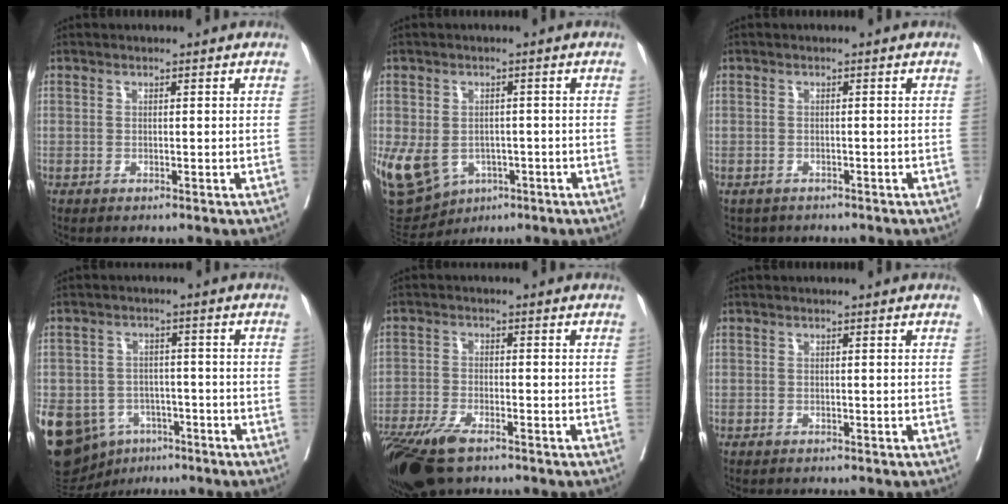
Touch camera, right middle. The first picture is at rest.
{"total": 12.0, "force": [-4.3, 9.1, 6.5], "torque": [-0.143, 0.001, -0.055]}
{"total": 2.7, "force": [-2.3, 1.5, 0.2], "torque": [-0.006, 0.000, -0.033]}
{"total": 19.0, "force": [-9.2, 14.2, 8.7], "torque": [-0.234, 0.000, -0.130]}
{"total": 12.6, "force": [-8.9, 4.2, 7.9], "torque": [-0.167, -0.028, -0.155]}
{"total": 1.4, "force": [-1.3, 0.4, 0.4], "torque": [-0.010, -0.003, -0.018]}